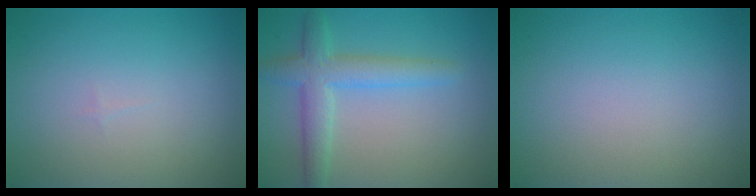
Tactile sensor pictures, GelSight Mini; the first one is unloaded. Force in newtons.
{"total": 4.0, "press": 4.0, "slide": 0.1}
{"total": 0.0}